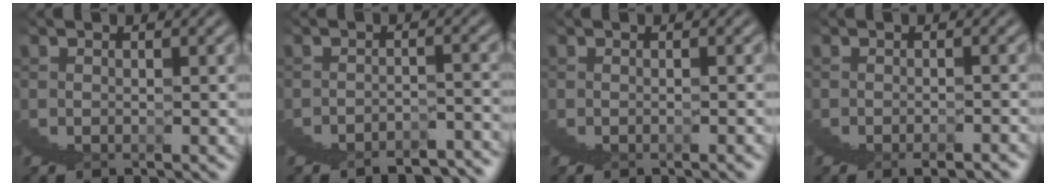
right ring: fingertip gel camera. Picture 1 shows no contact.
{"total": 2.7, "force": [-2.7, 0.4, 0.1], "torque": [0.029, 0.006, -0.050]}
{"total": 1.1, "force": [0.3, -0.9, -0.6], "torque": [0.012, 0.008, 0.002]}
{"total": 1.8, "force": [0.1, -1.6, -0.8], "torque": [0.030, 0.015, -0.004]}